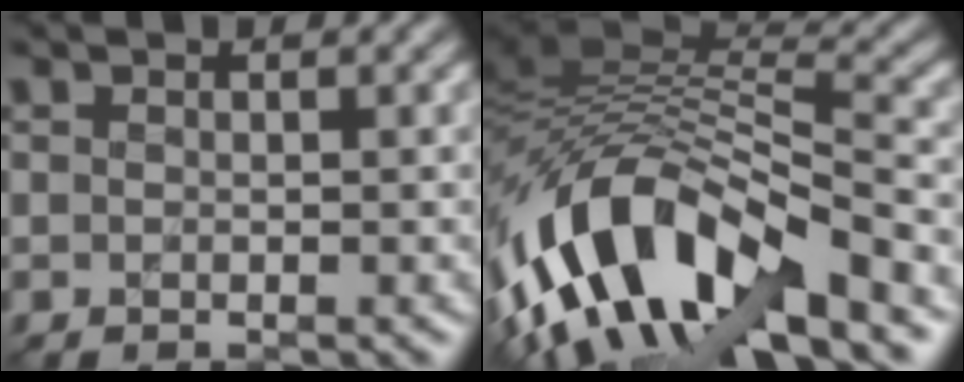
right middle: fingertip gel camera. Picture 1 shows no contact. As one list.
[{"total": 14.1, "force": [-6.3, 5.9, 11.2], "torque": [-0.221, 0.026, -0.115]}]